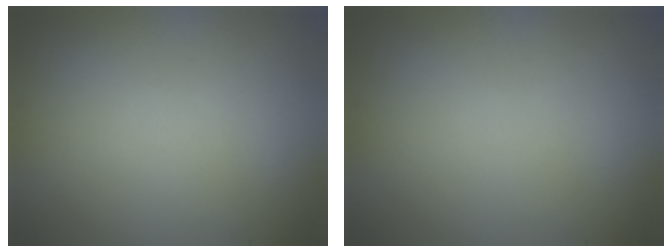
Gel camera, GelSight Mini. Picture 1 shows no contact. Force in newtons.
{"total": 0.0}